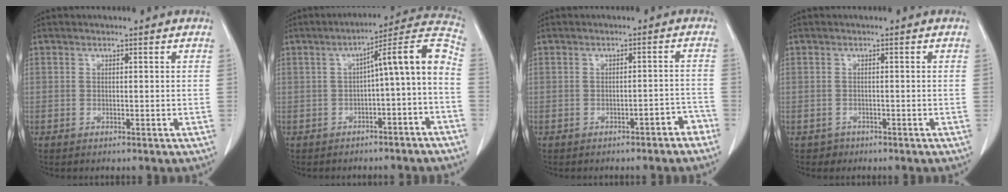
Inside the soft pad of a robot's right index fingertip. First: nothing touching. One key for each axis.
{"total": 10.5, "fx": -2.2, "fy": 1.0, "fz": 10.3, "tx": -0.138, "ty": 0.041, "tz": -0.030}
{"total": 3.2, "fx": -2.5, "fy": 0.9, "fz": 1.8, "tx": -0.017, "ty": 0.011, "tz": -0.027}
{"total": 1.1, "fx": -0.8, "fy": 0.8, "fz": -0.2, "tx": -0.001, "ty": 0.004, "tz": -0.013}